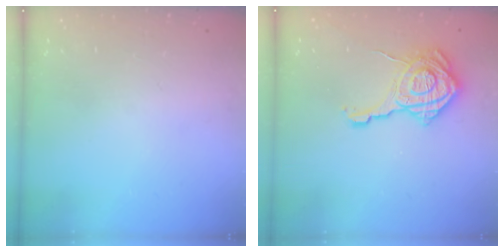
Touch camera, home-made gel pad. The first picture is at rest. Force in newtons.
{"total": 17.9, "press": 17.9, "slide": 1.1}